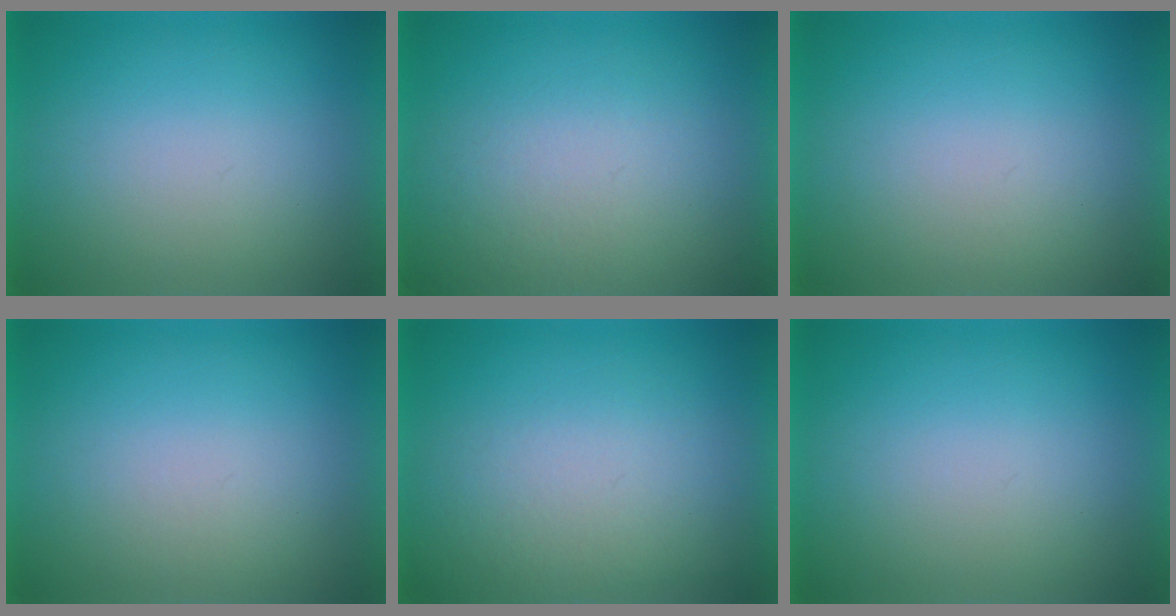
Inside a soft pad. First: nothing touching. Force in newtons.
{"total": 4.5}
{"total": 1.1}
{"total": 1.1}
{"total": 3.6}
{"total": 0.0}